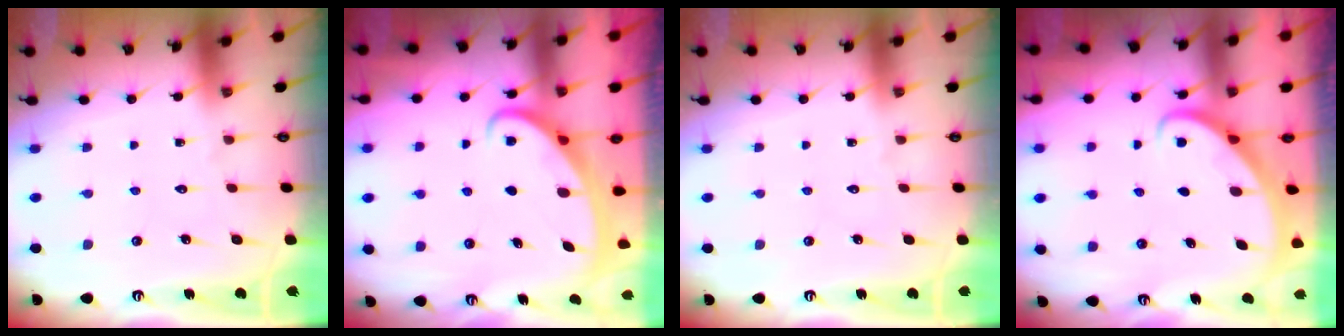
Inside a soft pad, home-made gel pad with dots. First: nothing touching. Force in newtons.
{"total": 2.4, "press": 2.4, "slide": 0.4}
{"total": 0.0}
{"total": 2.7, "press": 2.7, "slide": 0.2}